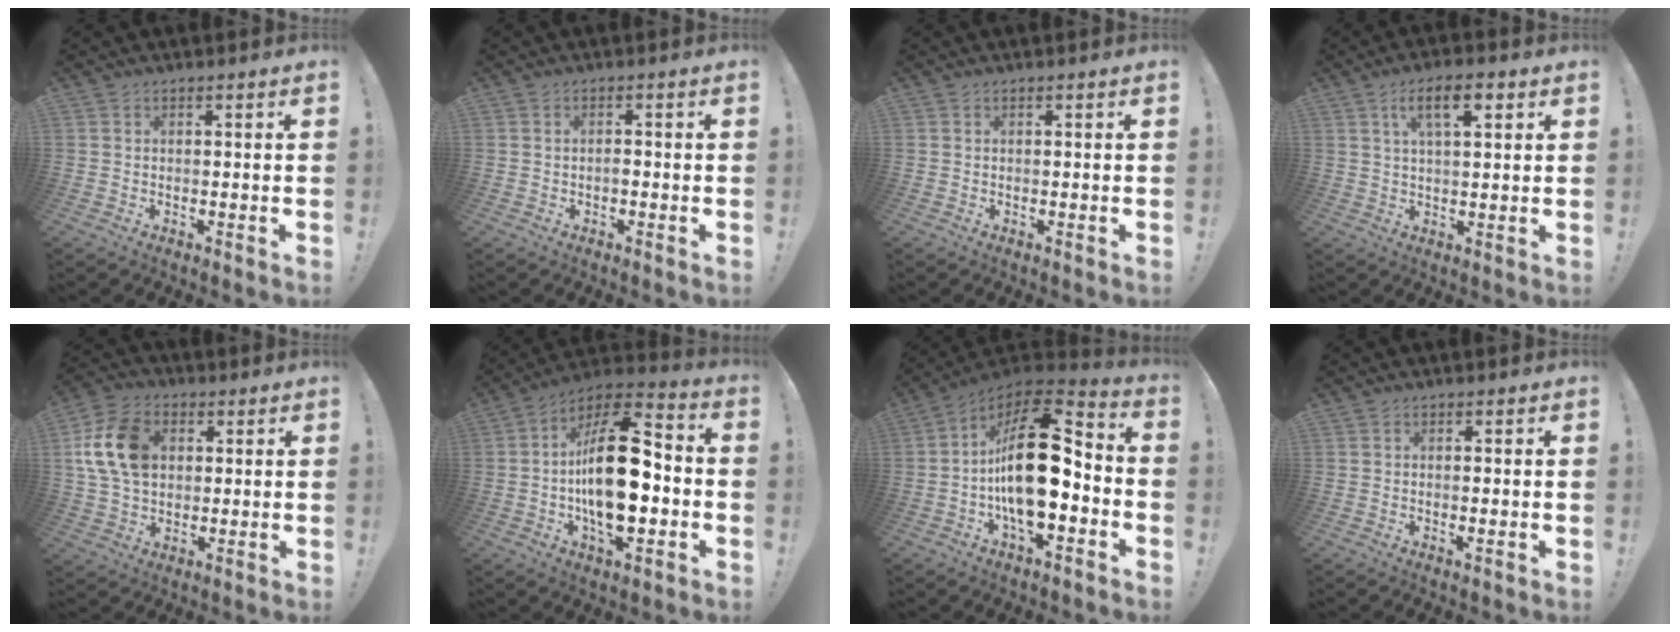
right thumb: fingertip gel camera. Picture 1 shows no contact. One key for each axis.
{"total": 1.4, "fx": -0.7, "fy": 0.9, "fz": 0.8, "tx": -0.016, "ty": 0.006, "tz": -0.012}
{"total": 0.0}
{"total": 8.8, "fx": 3.8, "fy": 3.2, "fz": 7.2, "tx": -0.113, "ty": -0.002, "tz": 0.061}
{"total": 15.7, "fx": 3.2, "fy": 11.4, "fz": 10.2, "tx": -0.178, "ty": -0.001, "tz": 0.062}
{"total": 22.4, "fx": -2.7, "fy": 10.5, "fz": 19.6, "tx": -0.338, "ty": 0.012, "tz": -0.046}
{"total": 22.5, "fx": -1.6, "fy": 10.8, "fz": 19.6, "tx": -0.333, "ty": 0.013, "tz": -0.025}
{"total": 1.1, "fx": -0.1, "fy": 0.0, "fz": 1.1, "tx": -0.011, "ty": -0.004, "tz": -0.004}